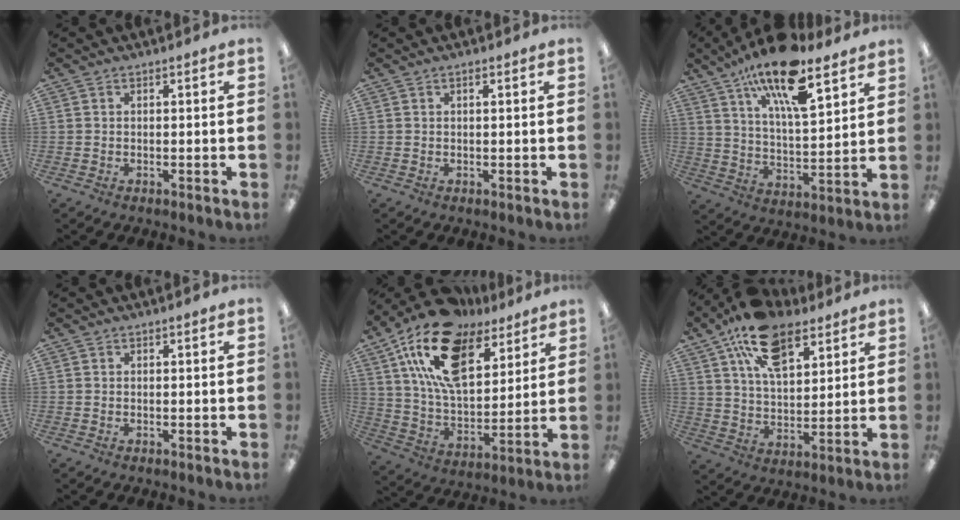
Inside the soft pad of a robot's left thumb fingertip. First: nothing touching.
{"total": 0.7, "force": [0.4, 0.1, 0.5], "torque": [-0.012, 0.002, 0.007]}
{"total": 19.3, "force": [13.0, 6.2, 12.8], "torque": [-0.223, -0.065, 0.217]}
{"total": 0.0}
{"total": 22.0, "force": [13.0, 11.4, 13.6], "torque": [-0.254, -0.052, 0.232]}
{"total": 17.6, "force": [10.3, 9.4, 10.7], "torque": [-0.184, -0.031, 0.185]}